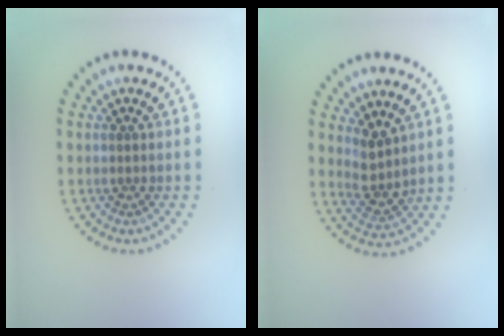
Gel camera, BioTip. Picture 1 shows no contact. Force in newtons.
{"total": 2.7, "press": 2.1, "slide": 1.7}